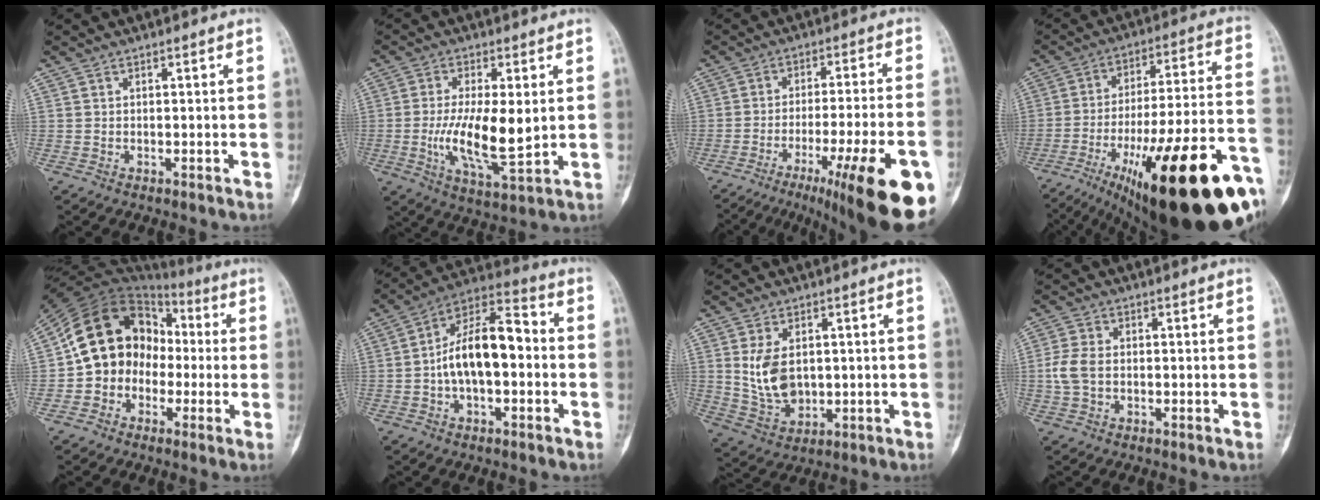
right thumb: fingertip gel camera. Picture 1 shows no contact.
{"total": 12.0, "force": [-0.1, 4.0, 11.4], "torque": [-0.211, -0.018, 0.006]}
{"total": 22.0, "force": [-11.0, 3.4, 18.7], "torque": [-0.215, 0.032, -0.157]}
{"total": 34.4, "force": [-16.5, 8.6, 29.0], "torque": [-0.359, 0.041, -0.246]}
{"total": 14.8, "force": [-1.2, 12.4, 8.0], "torque": [-0.100, 0.040, -0.030]}
{"total": 14.7, "force": [-1.1, 7.4, 12.6], "torque": [-0.207, 0.047, -0.029]}
{"total": 9.0, "force": [1.3, 6.0, 6.6], "torque": [-0.111, -0.012, 0.042]}
{"total": 4.5, "force": [-0.4, 2.9, 3.4], "torque": [-0.087, 0.006, -0.012]}